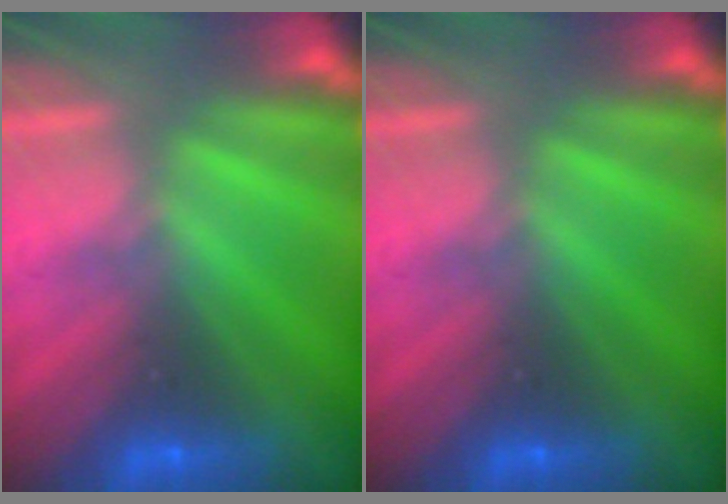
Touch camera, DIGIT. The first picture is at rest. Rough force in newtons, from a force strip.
{"total": 0.0}